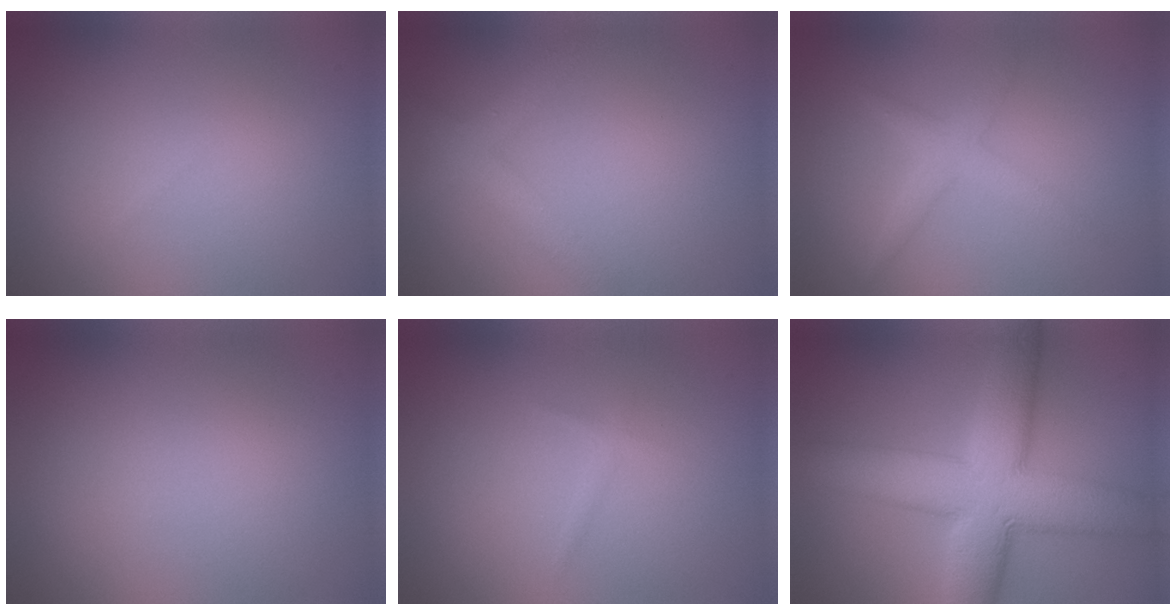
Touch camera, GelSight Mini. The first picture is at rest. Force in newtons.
{"total": 3.1, "press": 3.1, "slide": 0.1}
{"total": 2.3, "press": 2.3, "slide": 0.1}
{"total": 0.0}
{"total": 0.6, "press": 0.6, "slide": 0.1}
{"total": 11.3, "press": 11.3, "slide": 0.6}